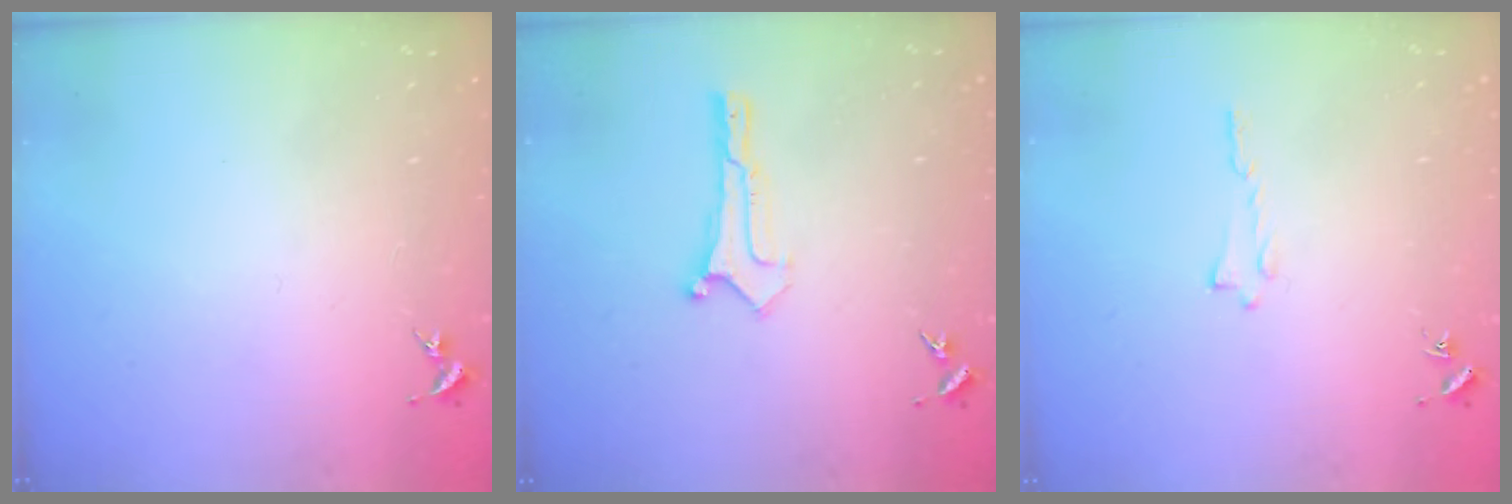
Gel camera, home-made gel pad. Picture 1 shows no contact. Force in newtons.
{"total": 0.0}
{"total": 0.0}